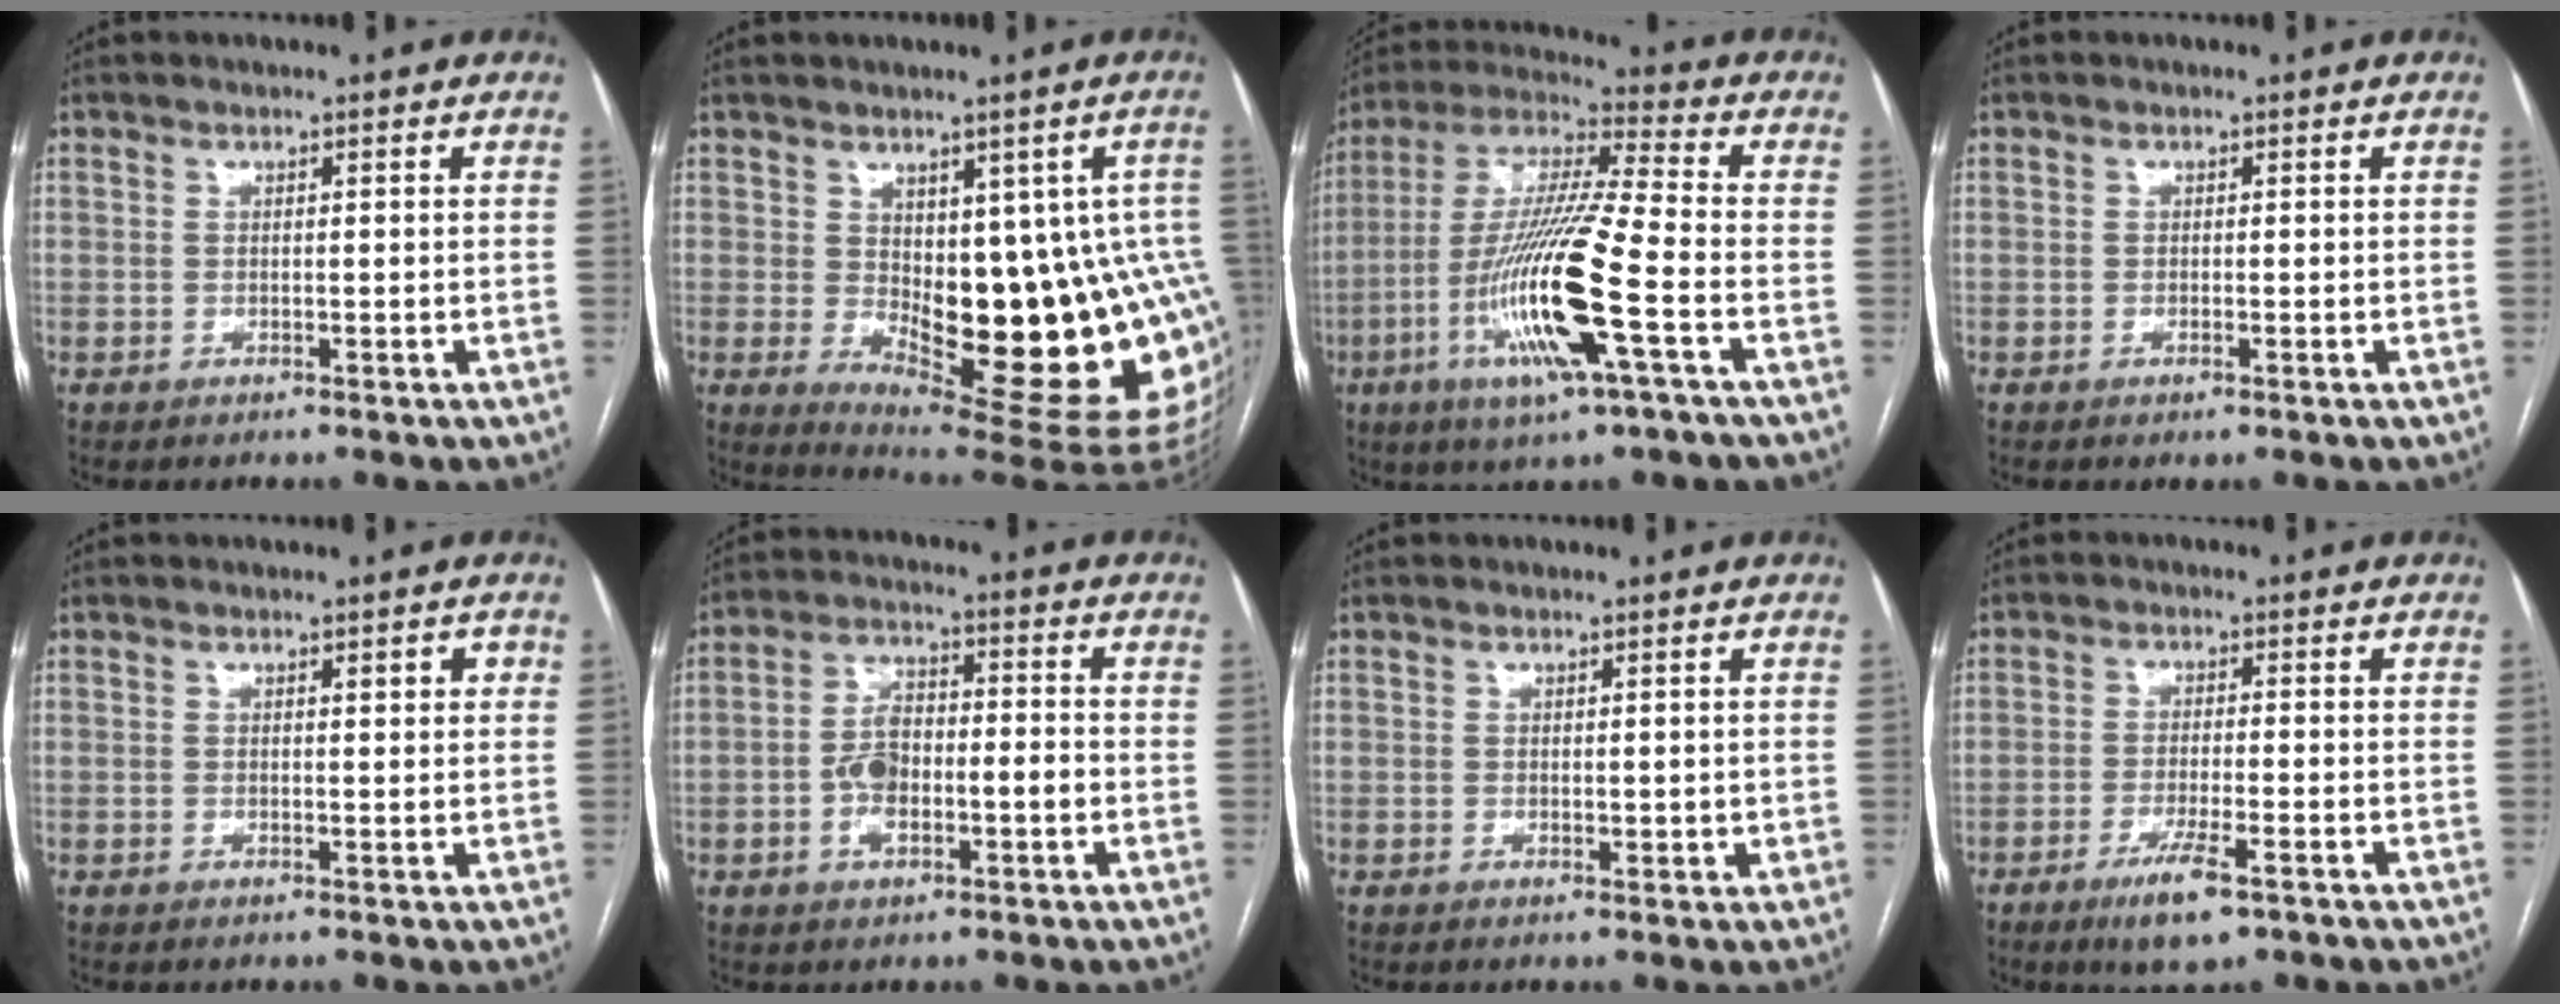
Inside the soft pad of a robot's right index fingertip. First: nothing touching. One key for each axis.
{"total": 19.5, "fx": -2.1, "fy": 7.0, "fz": 18.1, "tx": -0.152, "ty": 0.013, "tz": -0.003}
{"total": 18.6, "fx": -6.0, "fy": 0.8, "fz": 17.6, "tx": -0.360, "ty": -0.017, "tz": -0.114}
{"total": 0.7, "fx": -0.4, "fy": 0.0, "fz": 0.5, "tx": -0.007, "ty": -0.001, "tz": -0.005}
{"total": 1.7, "fx": 0.7, "fy": 0.5, "fz": 1.4, "tx": -0.017, "ty": 0.002, "tz": 0.008}
{"total": 7.7, "fx": -1.8, "fy": 3.6, "fz": 6.5, "tx": -0.135, "ty": 0.022, "tz": -0.031}
{"total": 1.3, "fx": 0.3, "fy": 0.7, "fz": 1.1, "tx": -0.015, "ty": -0.006, "tz": 0.007}
{"total": 6.3, "fx": -3.7, "fy": 0.9, "fz": 5.0, "tx": -0.094, "ty": -0.012, "tz": -0.060}